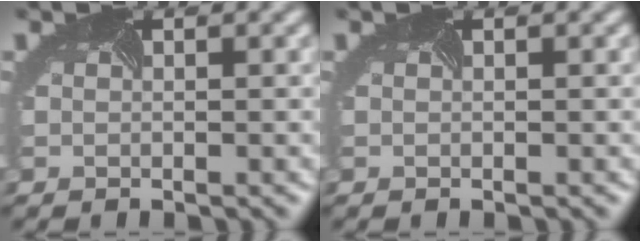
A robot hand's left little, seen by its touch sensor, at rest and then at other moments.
{"total": 0.0}